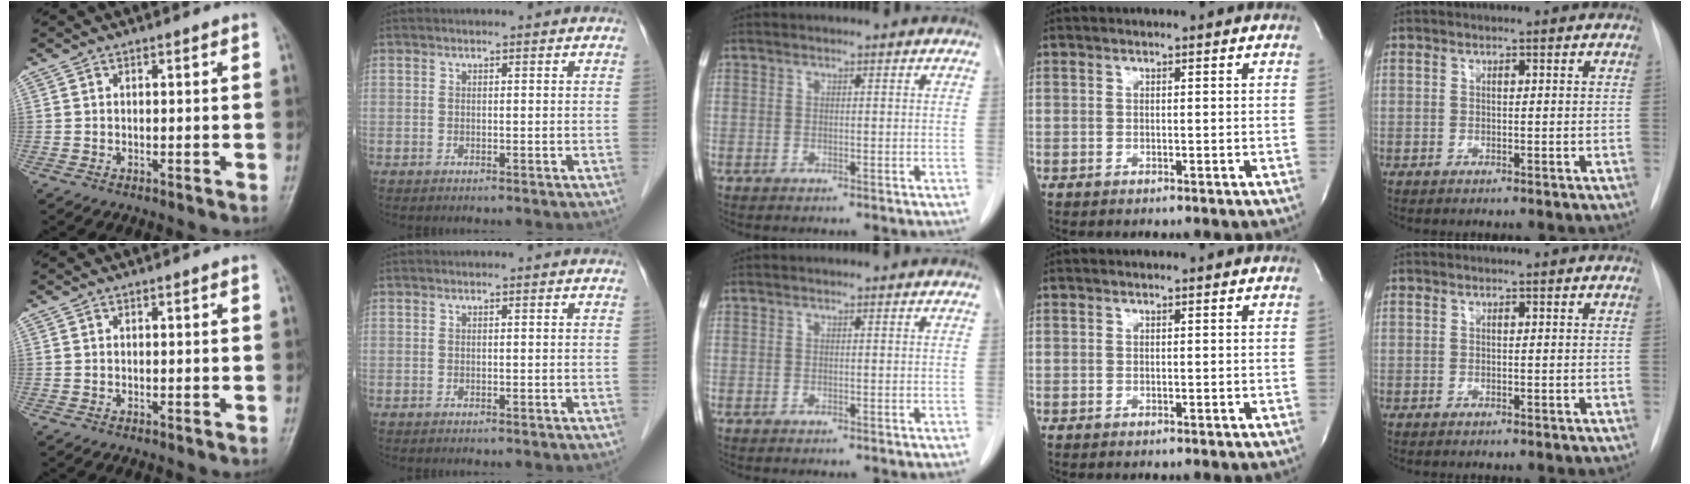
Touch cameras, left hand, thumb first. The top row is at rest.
{}